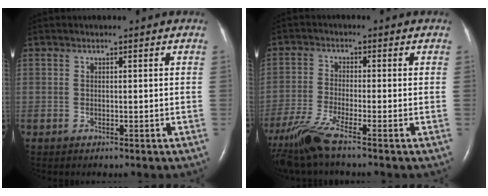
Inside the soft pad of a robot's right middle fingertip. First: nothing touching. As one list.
[{"total": 7.8, "force": [-5.9, -0.6, 5.0], "torque": [-0.111, -0.026, -0.115]}]